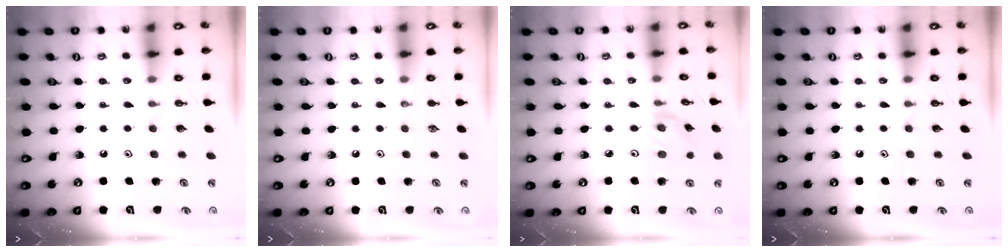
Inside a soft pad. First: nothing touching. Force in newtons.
{"total": 0.0}
{"total": 1.5, "press": 1.4, "slide": 0.3}
{"total": 0.0}